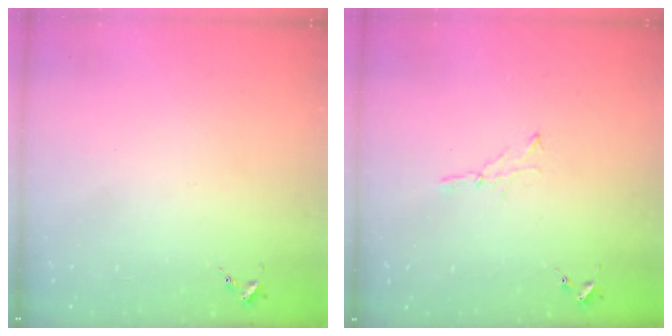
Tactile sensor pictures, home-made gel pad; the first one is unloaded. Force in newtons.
{"total": 3.5, "press": 3.5, "slide": 0.4}